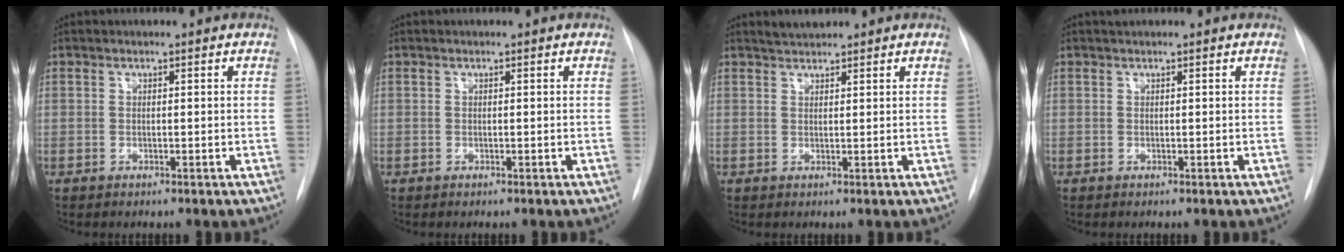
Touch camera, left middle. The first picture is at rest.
{"total": 0.0}
{"total": 1.9, "force": [1.8, 0.4, 0.4], "torque": [-0.009, 0.007, 0.033]}
{"total": 0.6, "force": [0.6, 0.0, 0.2], "torque": [-0.005, 0.012, 0.012]}